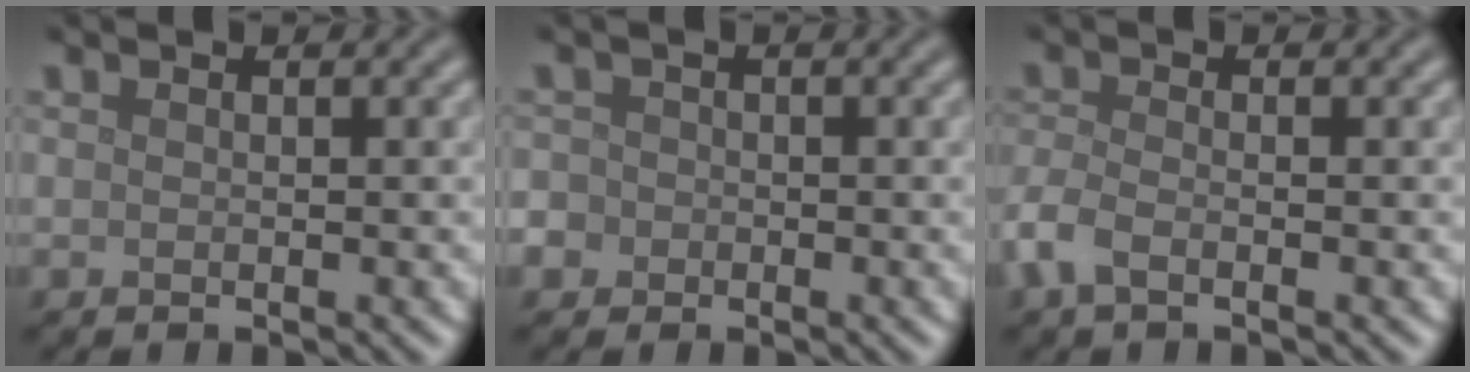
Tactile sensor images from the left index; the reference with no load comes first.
{"total": 3.5, "force": [-1.4, 3.1, 0.8], "torque": [0.000, 0.004, -0.045]}
{"total": 2.4, "force": [-1.4, 1.1, 1.6], "torque": [-0.043, -0.002, -0.039]}